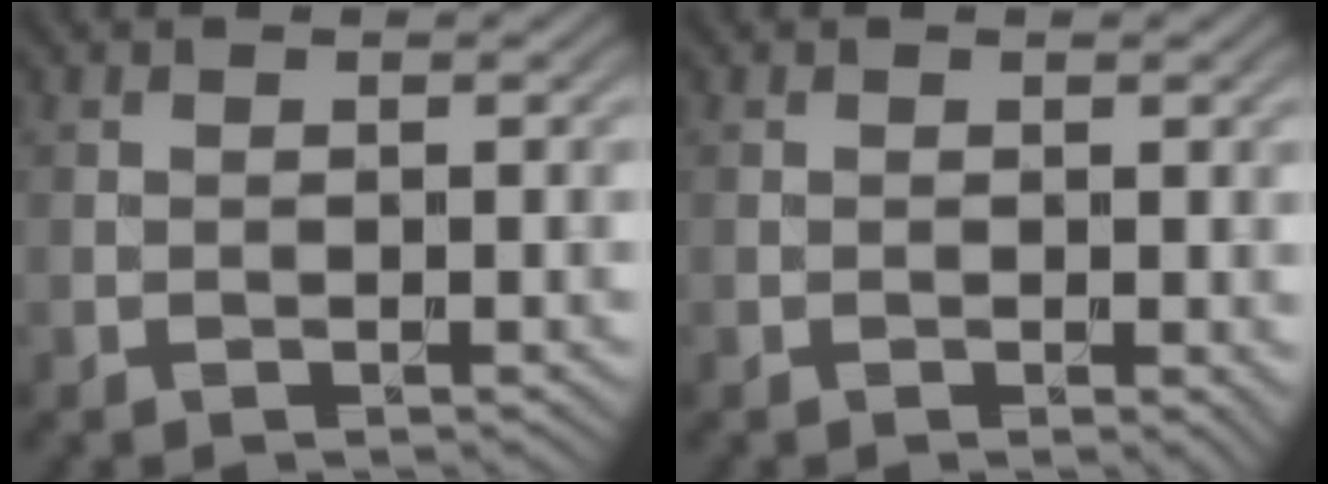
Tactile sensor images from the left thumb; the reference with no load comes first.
{"total": 1.2, "force": [0.0, 0.6, 1.0], "torque": [-0.011, -0.005, 0.001]}